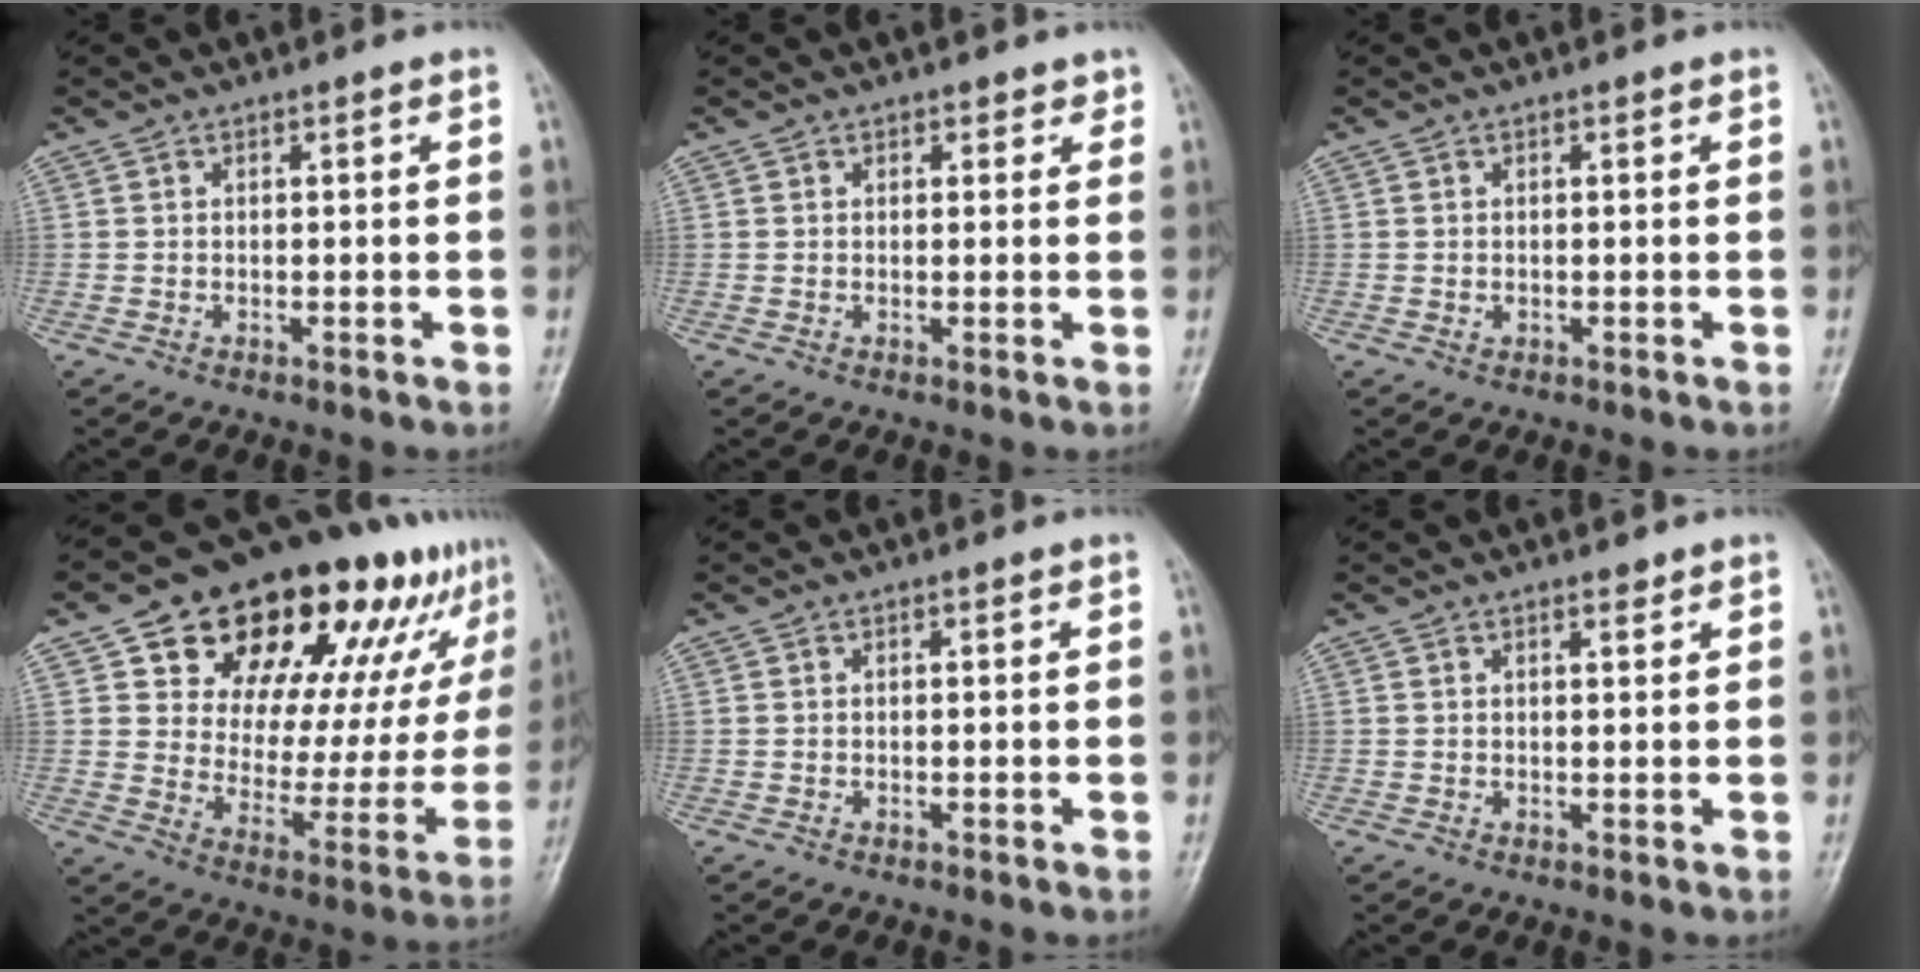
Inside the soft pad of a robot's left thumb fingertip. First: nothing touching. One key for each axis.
{"total": 1.6, "fx": 1.1, "fy": 1.2, "fz": 0.2, "tx": 0.018, "ty": -0.005, "tz": 0.009}
{"total": 0.6, "fx": 0.0, "fy": 0.5, "fz": 0.3, "tx": -0.001, "ty": 0.000, "tz": 0.000}
{"total": 28.4, "fx": 16.8, "fy": 14.5, "fz": 17.8, "tx": -0.215, "ty": -0.029, "tz": 0.252}
{"total": 0.0}
{"total": 1.2, "fx": 1.0, "fy": 0.5, "fz": 0.6, "tx": -0.007, "ty": -0.006, "tz": 0.014}